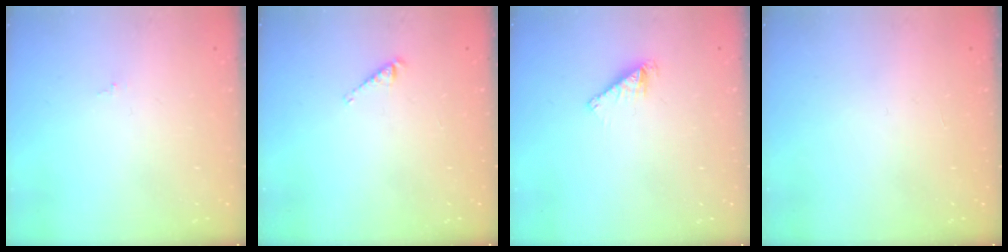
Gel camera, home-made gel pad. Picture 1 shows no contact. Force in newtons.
{"total": 3.3, "press": 3.3, "slide": 0.4}
{"total": 2.9, "press": 2.9, "slide": 0.2}
{"total": 0.0}